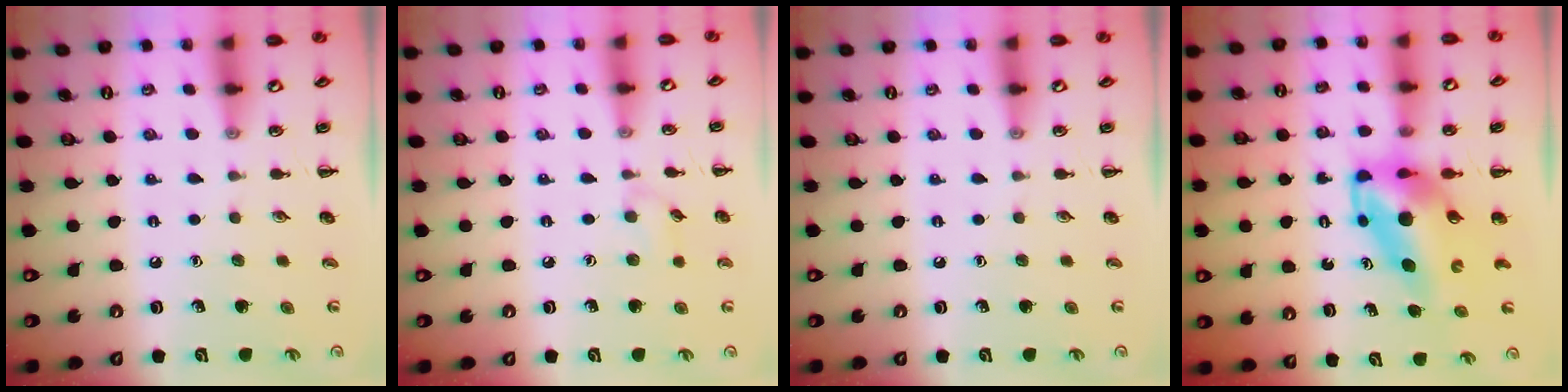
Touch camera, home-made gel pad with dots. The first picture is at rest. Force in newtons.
{"total": 5.9, "press": 5.6, "slide": 2.1}
{"total": 0.0}
{"total": 7.6, "press": 7.3, "slide": 2.0}